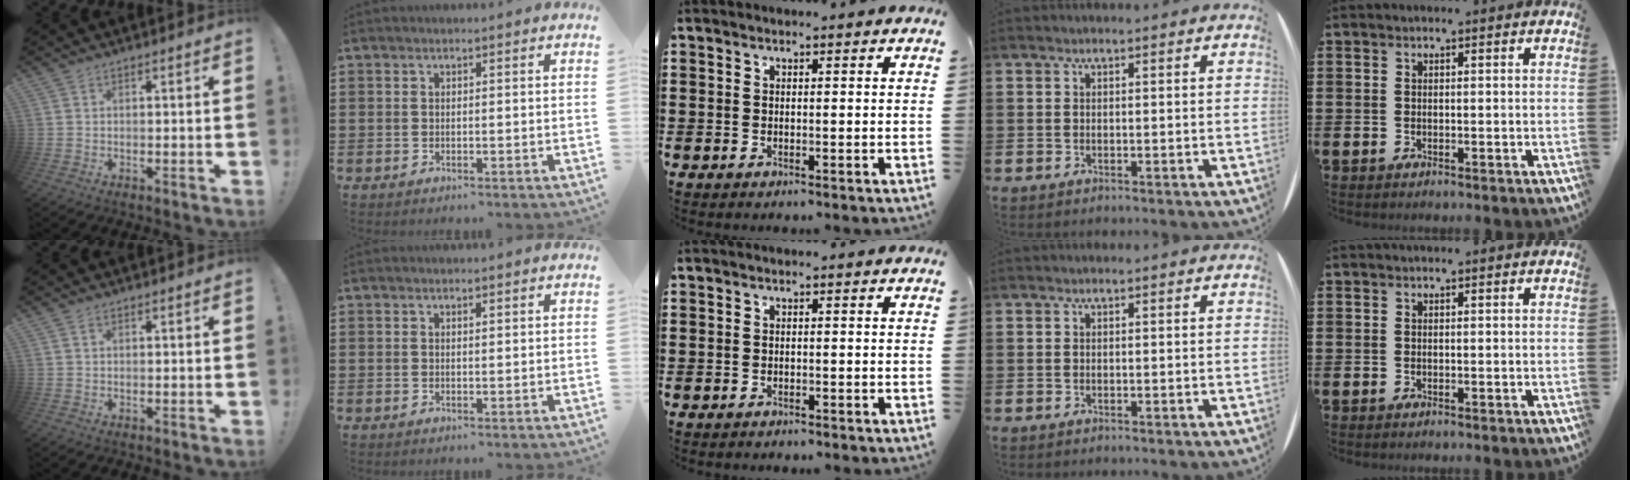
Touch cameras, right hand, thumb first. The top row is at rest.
{"thumb": {"total": 0.7, "force": [0.3, 0.4, 0.4], "torque": [-0.011, 0.004, 0.006]}, "index": {"total": 0.5, "force": [0.4, 0.2, 0.3], "torque": [-0.007, 0.001, 0.007]}, "middle": {"total": 0.5, "force": [-0.5, 0.0, 0.0], "torque": [-0.002, -0.002, -0.011]}}